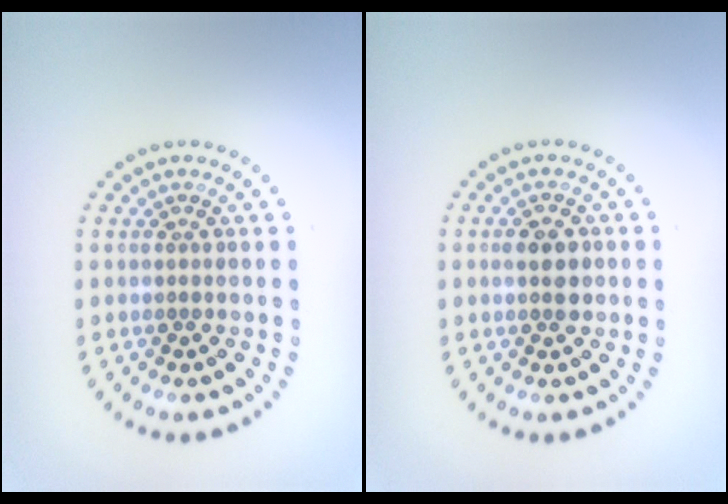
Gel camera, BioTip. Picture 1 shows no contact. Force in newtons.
{"total": 2.5, "press": 2.5, "slide": 0.2}